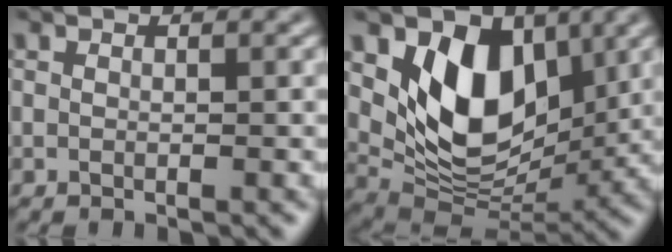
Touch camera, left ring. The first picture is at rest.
{"total": 8.8, "force": [2.9, 5.8, 6.0], "torque": [-0.105, -0.018, 0.052]}